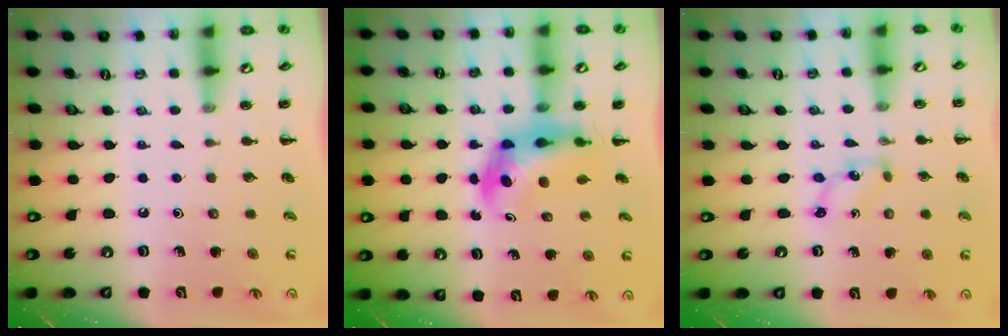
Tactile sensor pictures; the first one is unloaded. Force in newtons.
{"total": 6.4, "press": 6.2, "slide": 1.5}
{"total": 1.4, "press": 1.4, "slide": 0.3}